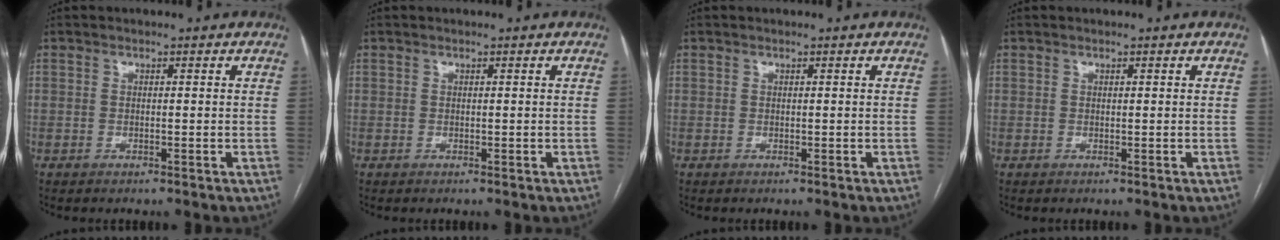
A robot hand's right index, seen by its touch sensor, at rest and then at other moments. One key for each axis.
{"total": 0.0}
{"total": 0.0}
{"total": 0.0}